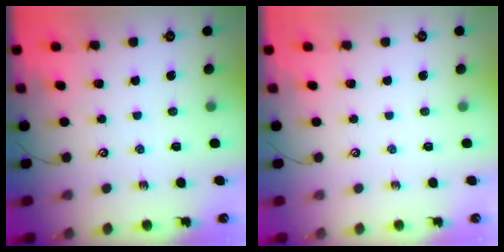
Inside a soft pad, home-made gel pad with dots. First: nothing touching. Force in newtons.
{"total": 0.0}